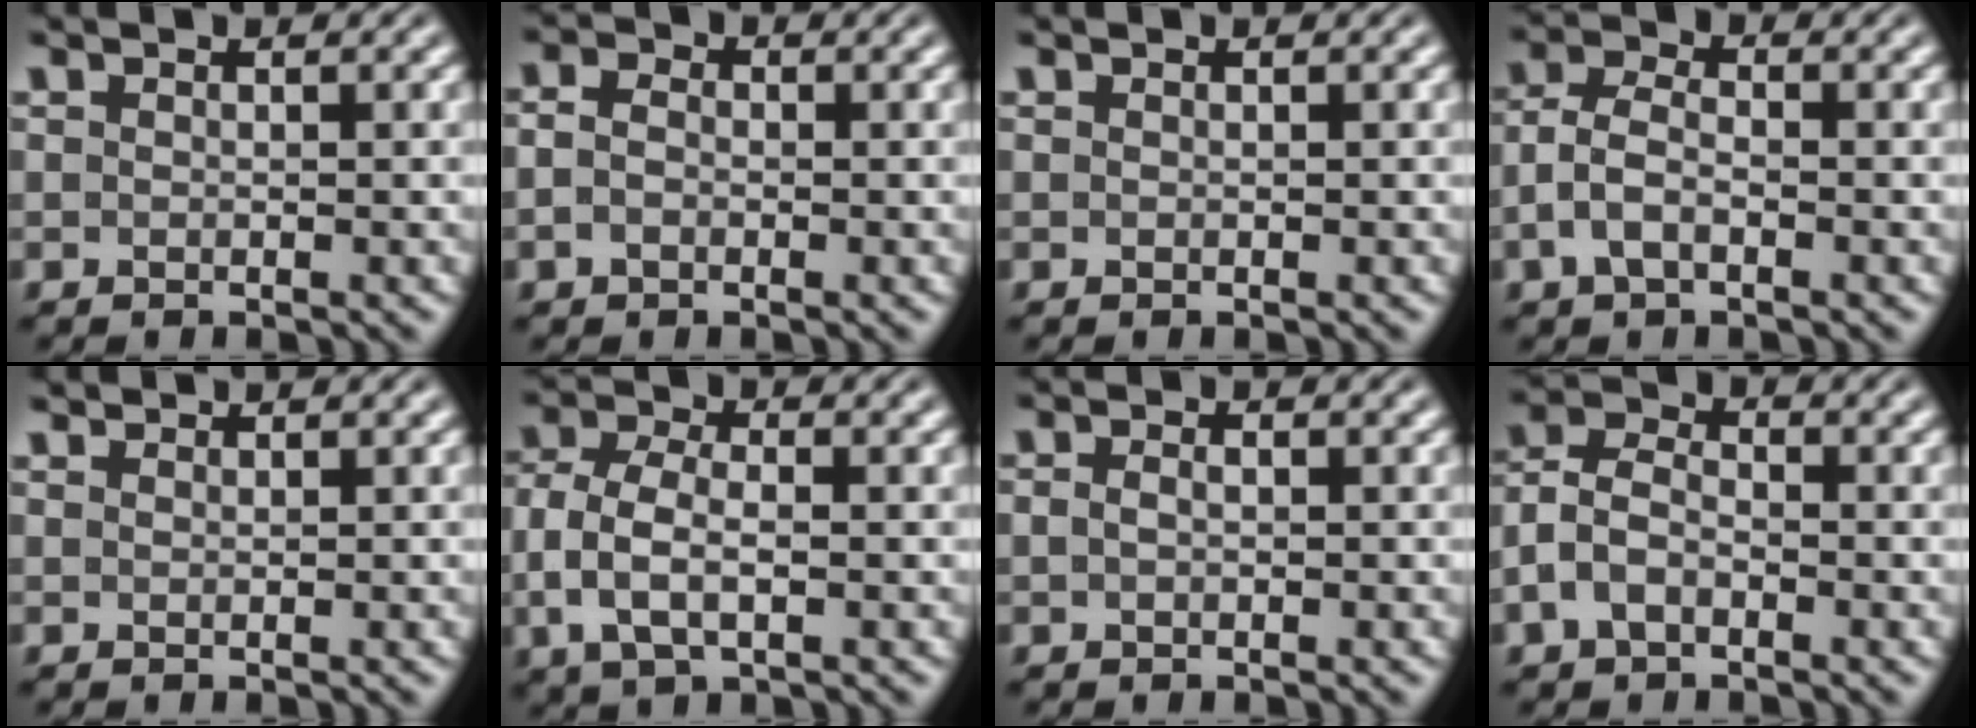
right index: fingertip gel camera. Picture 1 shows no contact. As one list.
[{"total": 1.7, "force": [-0.5, 1.3, 1.1], "torque": [-0.021, -0.004, -0.010]}, {"total": 0.0}, {"total": 3.7, "force": [-1.1, 2.5, 2.5], "torque": [-0.063, -0.016, -0.012]}, {"total": 1.1, "force": [0.9, -0.7, -0.1], "torque": [0.013, -0.002, 0.022]}, {"total": 4.8, "force": [-0.6, 3.1, 3.6], "torque": [-0.086, -0.017, 0.000]}, {"total": 0.8, "force": [-0.2, 0.2, 0.8], "torque": [-0.019, -0.007, 0.004]}, {"total": 5.6, "force": [-1.1, 4.4, 3.2], "torque": [-0.081, -0.017, -0.017]}]